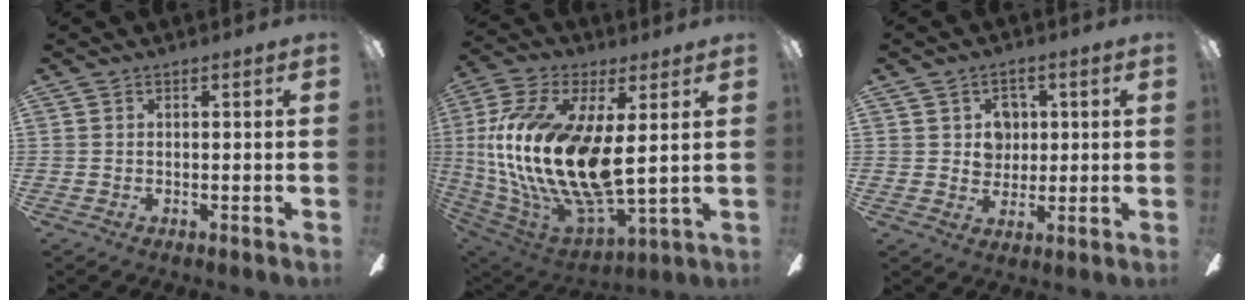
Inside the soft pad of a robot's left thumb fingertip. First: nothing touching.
{"total": 20.5, "force": [2.9, 7.9, 18.6], "torque": [-0.410, -0.032, 0.050]}
{"total": 5.5, "force": [1.6, 5.0, 1.7], "torque": [-0.027, 0.001, 0.024]}